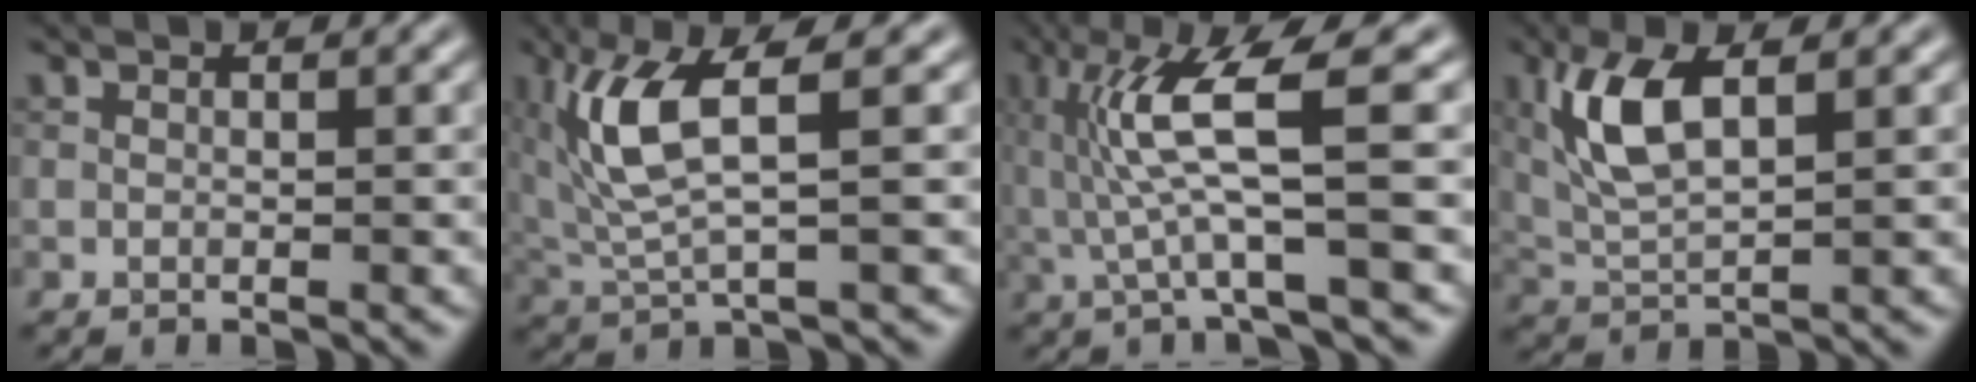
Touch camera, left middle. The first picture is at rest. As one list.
[{"total": 6.3, "force": [1.7, 1.6, 5.8], "torque": [-0.143, 0.001, 0.035]}, {"total": 6.0, "force": [0.1, 0.3, 6.0], "torque": [-0.133, 0.014, 0.006]}, {"total": 5.5, "force": [2.0, 2.0, 4.7], "torque": [-0.109, 0.005, 0.041]}]